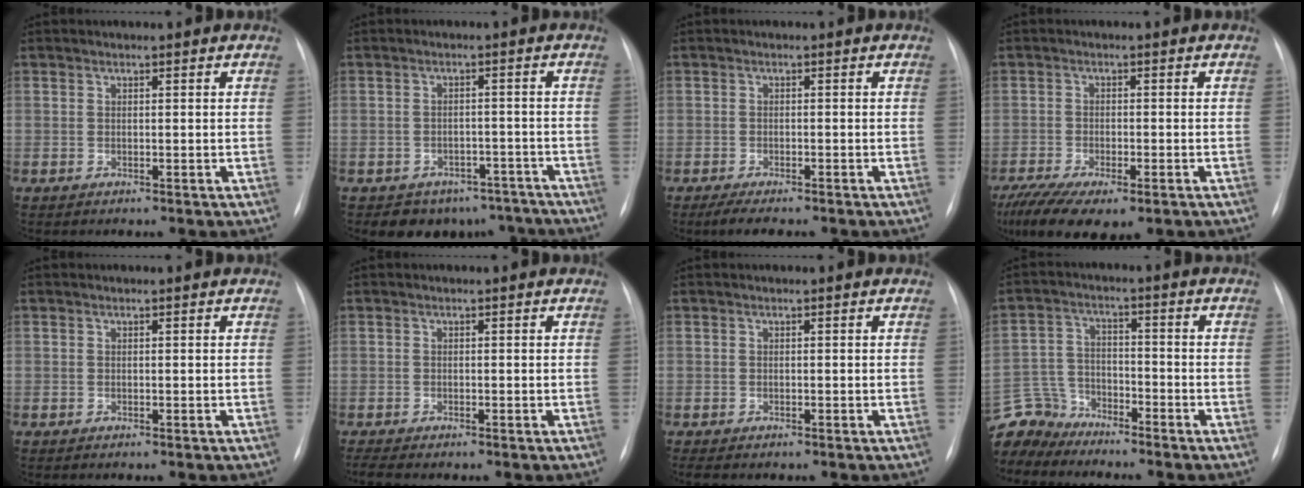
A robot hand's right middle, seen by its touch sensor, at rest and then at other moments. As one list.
[{"total": 8.8, "force": [-6.9, 5.4, 0.8], "torque": [0.009, 0.026, -0.076]}, {"total": 5.2, "force": [-4.4, 1.2, 2.5], "torque": [-0.043, -0.012, -0.067]}, {"total": 11.7, "force": [-7.7, 4.1, 7.7], "torque": [-0.149, -0.020, -0.115]}, {"total": 0.0}, {"total": 1.6, "force": [-1.3, 0.1, 0.9], "torque": [-0.020, -0.007, -0.020]}, {"total": 1.7, "force": [-1.3, 0.6, 0.9], "torque": [-0.010, -0.003, -0.011]}, {"total": 8.3, "force": [-7.9, 2.7, -0.7], "torque": [0.003, 0.014, -0.159]}]